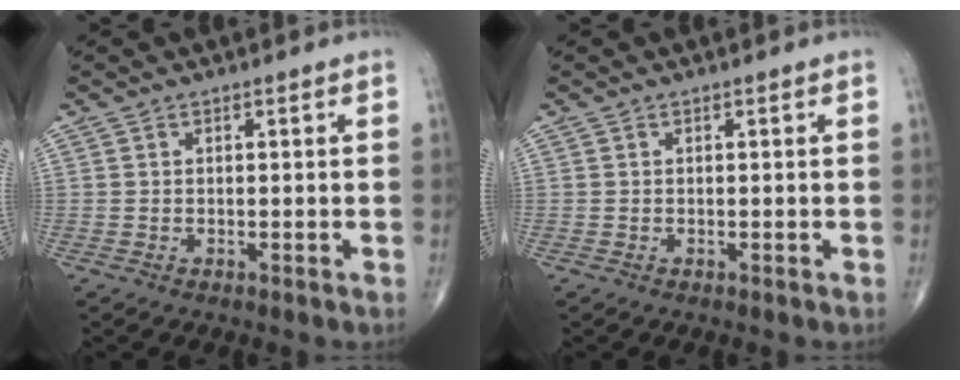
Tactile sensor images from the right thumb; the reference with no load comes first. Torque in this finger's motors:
{"motor_torque": [0.00, 0.00, 0.00, 0.00, 0.00]}